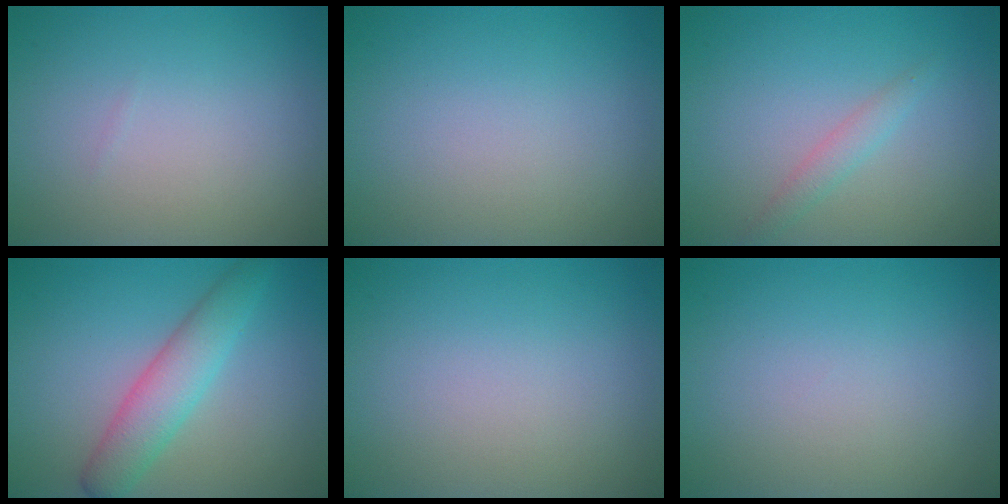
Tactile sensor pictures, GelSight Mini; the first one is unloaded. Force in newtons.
{"total": 0.0}
{"total": 1.4, "press": 1.4, "slide": 0.0}
{"total": 4.2, "press": 4.2, "slide": 0.3}
{"total": 0.0}
{"total": 0.0}